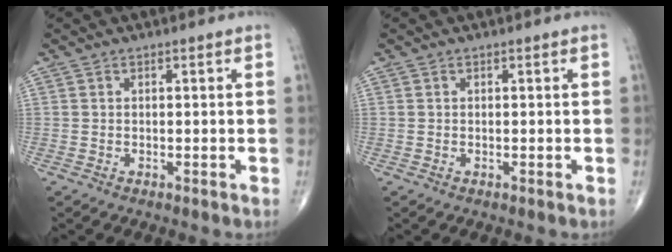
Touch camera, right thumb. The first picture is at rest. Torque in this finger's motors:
{"motor_torque": [-0.14, -0.23, -0.24, -0.18, 0.00]}